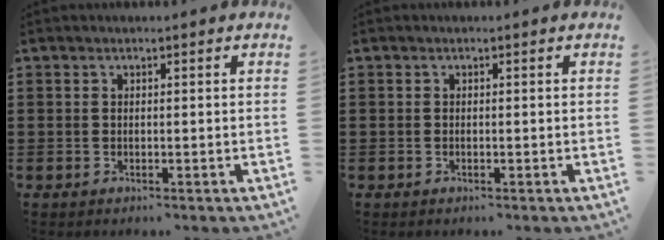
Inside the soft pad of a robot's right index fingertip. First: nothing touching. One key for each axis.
{"total": 0.0}